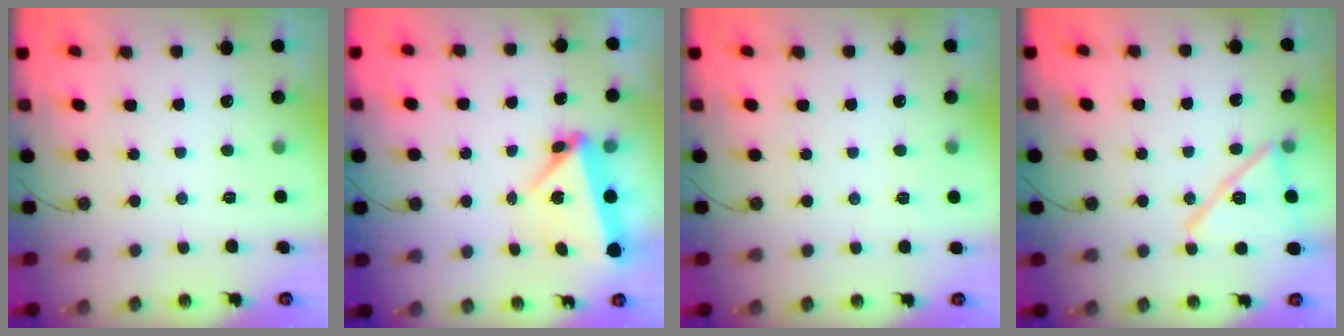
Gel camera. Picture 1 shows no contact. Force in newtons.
{"total": 8.3, "press": 4.7, "slide": 6.8}
{"total": 3.2, "press": 2.3, "slide": 2.2}
{"total": 15.2, "press": 15.2, "slide": 0.4}